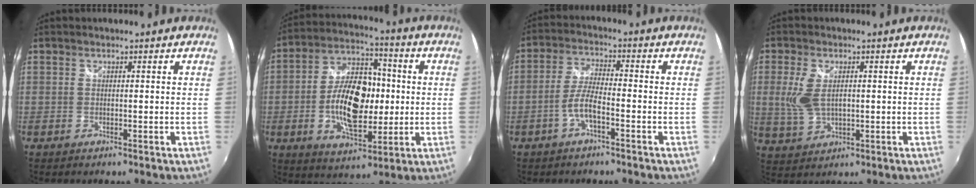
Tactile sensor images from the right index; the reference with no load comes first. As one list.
[{"total": 15.9, "force": [-1.4, 8.8, 13.1], "torque": [-0.245, 0.013, -0.021]}, {"total": 5.1, "force": [-2.6, 1.2, 4.3], "torque": [-0.093, 0.006, -0.049]}, {"total": 6.9, "force": [0.6, 3.8, 5.8], "torque": [-0.130, 0.000, 0.016]}]